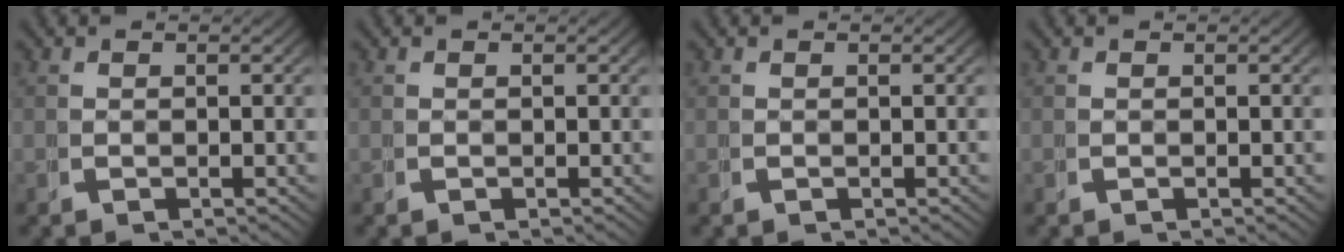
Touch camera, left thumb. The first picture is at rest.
{"total": 0.0}
{"total": 0.0}
{"total": 0.0}